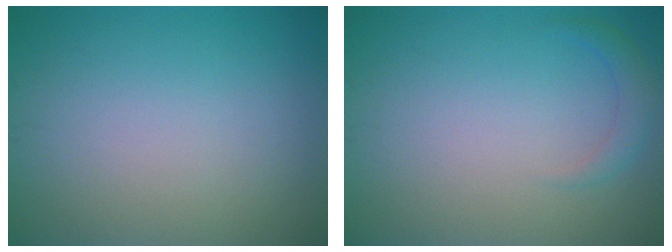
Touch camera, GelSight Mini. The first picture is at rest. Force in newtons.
{"total": 1.5, "press": 1.5, "slide": 0.1}